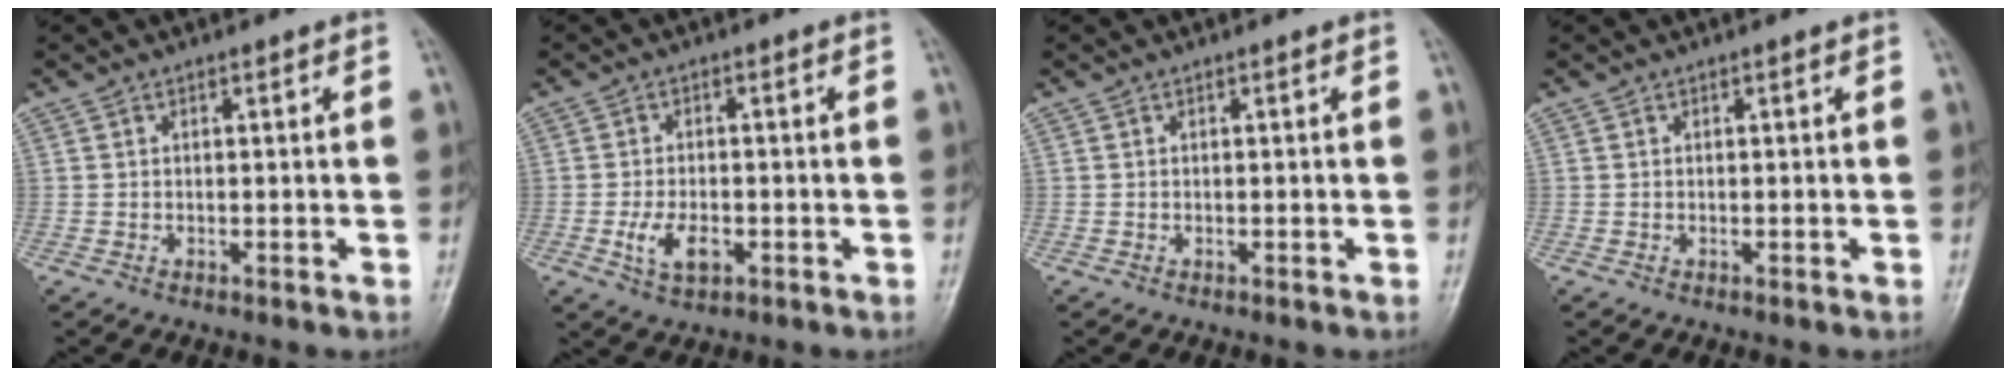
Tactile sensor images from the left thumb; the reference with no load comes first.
{"total": 5.4, "force": [-1.7, 3.1, 4.1], "torque": [-0.078, 0.003, -0.028]}
{"total": 0.0}
{"total": 0.0}